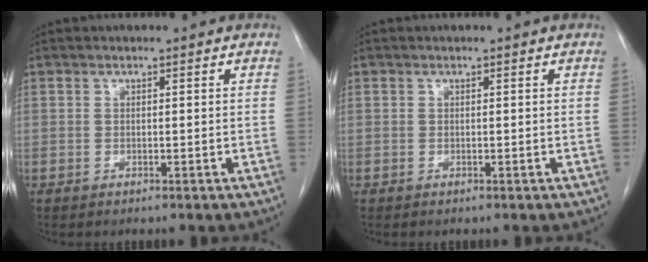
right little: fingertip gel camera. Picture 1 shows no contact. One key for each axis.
{"total": 0.0}